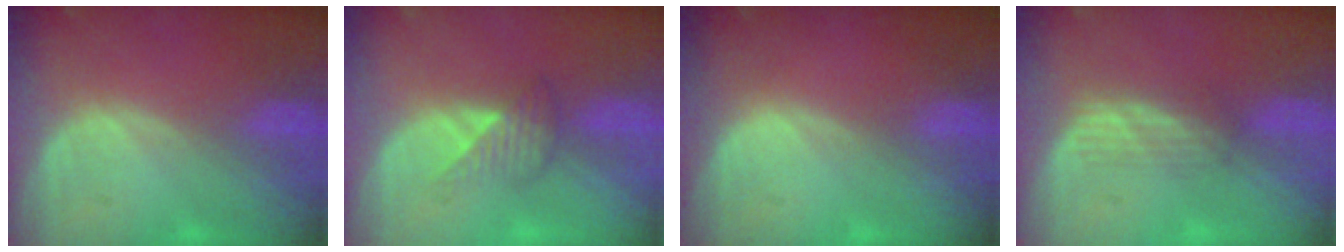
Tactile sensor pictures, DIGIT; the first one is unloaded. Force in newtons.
{"total": 3.5, "press": 3.2, "slide": 1.4}
{"total": 0.0}
{"total": 2.9, "press": 2.6, "slide": 1.4}